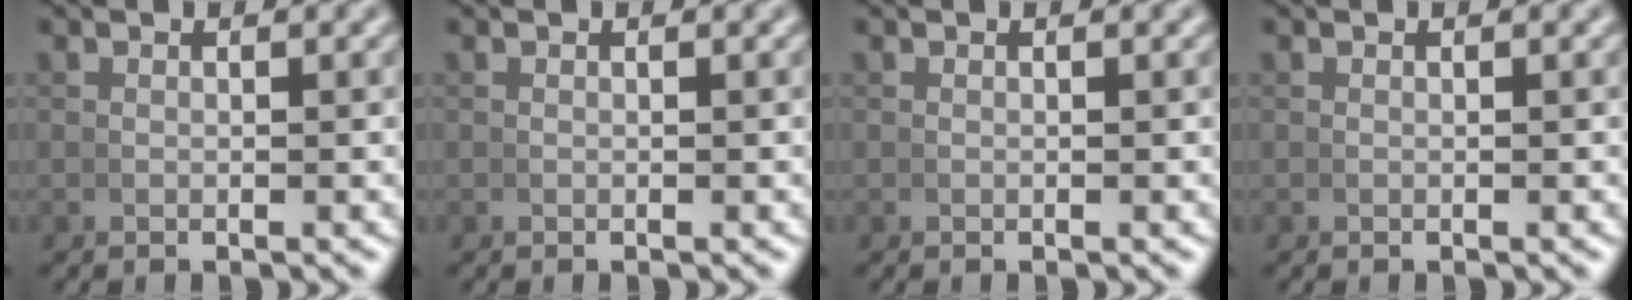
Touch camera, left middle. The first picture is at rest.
{"total": 0.0}
{"total": 0.0}
{"total": 0.0}